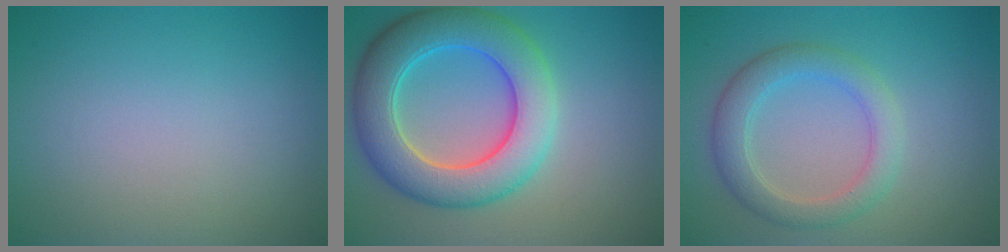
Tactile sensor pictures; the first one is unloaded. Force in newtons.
{"total": 8.4, "press": 8.4, "slide": 0.3}
{"total": 3.7, "press": 3.7, "slide": 0.1}